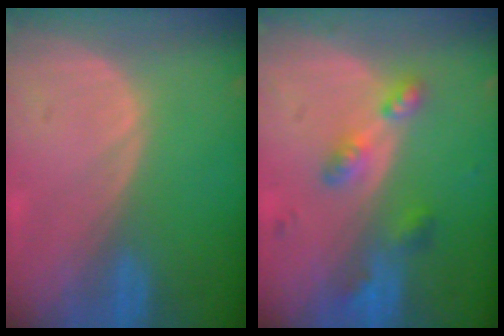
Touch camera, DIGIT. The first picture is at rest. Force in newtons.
{"total": 5.2, "press": 4.8, "slide": 1.8}